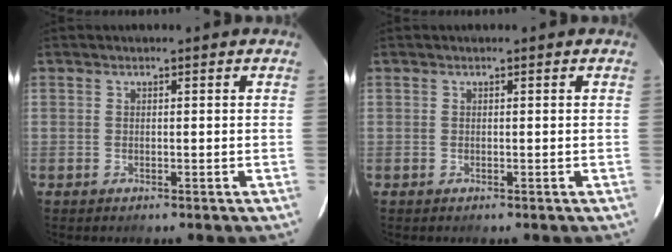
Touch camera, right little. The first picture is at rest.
{"total": 0.0}